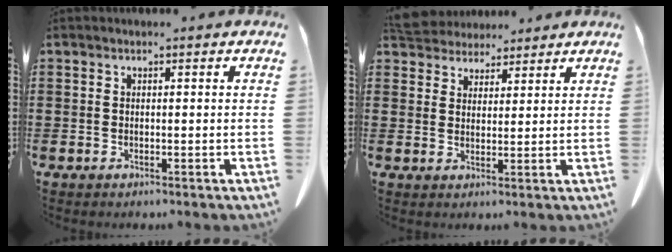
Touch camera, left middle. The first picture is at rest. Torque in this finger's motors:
{"motor_torque": [0.33, -0.08, 0.05, 0.01]}